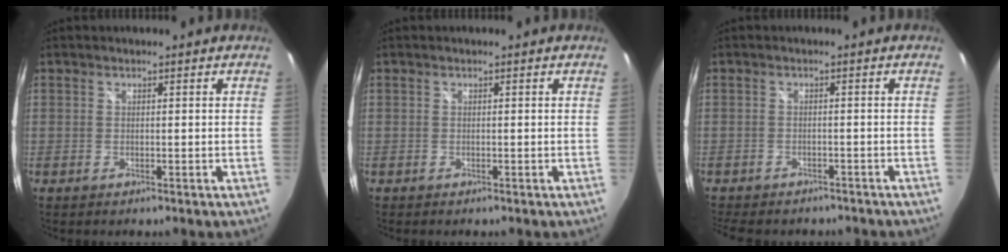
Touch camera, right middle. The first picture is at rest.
{"total": 0.0}
{"total": 8.2, "force": [-7.0, 2.9, 3.2], "torque": [-0.074, -0.018, -0.099]}